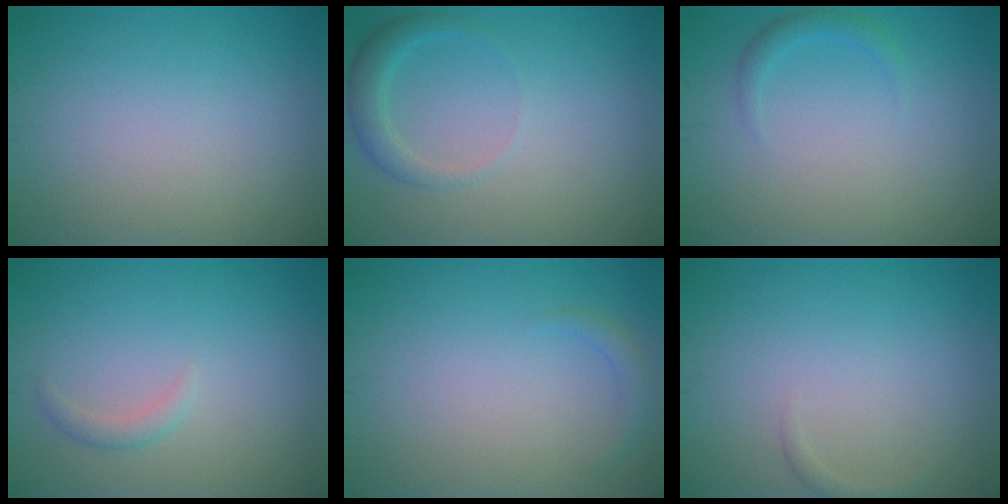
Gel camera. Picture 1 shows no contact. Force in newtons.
{"total": 2.1, "press": 2.1, "slide": 0.2}
{"total": 1.3, "press": 1.3, "slide": 0.1}
{"total": 1.1, "press": 1.1, "slide": 0.1}
{"total": 1.1, "press": 1.1, "slide": 0.1}
{"total": 0.7, "press": 0.7, "slide": 0.0}